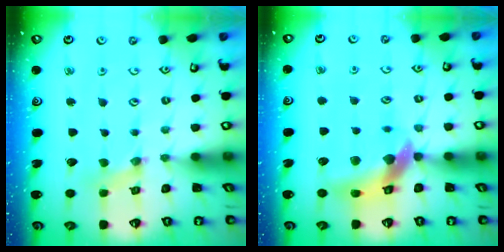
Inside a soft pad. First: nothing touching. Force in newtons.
{"total": 11.0, "press": 10.8, "slide": 1.7}